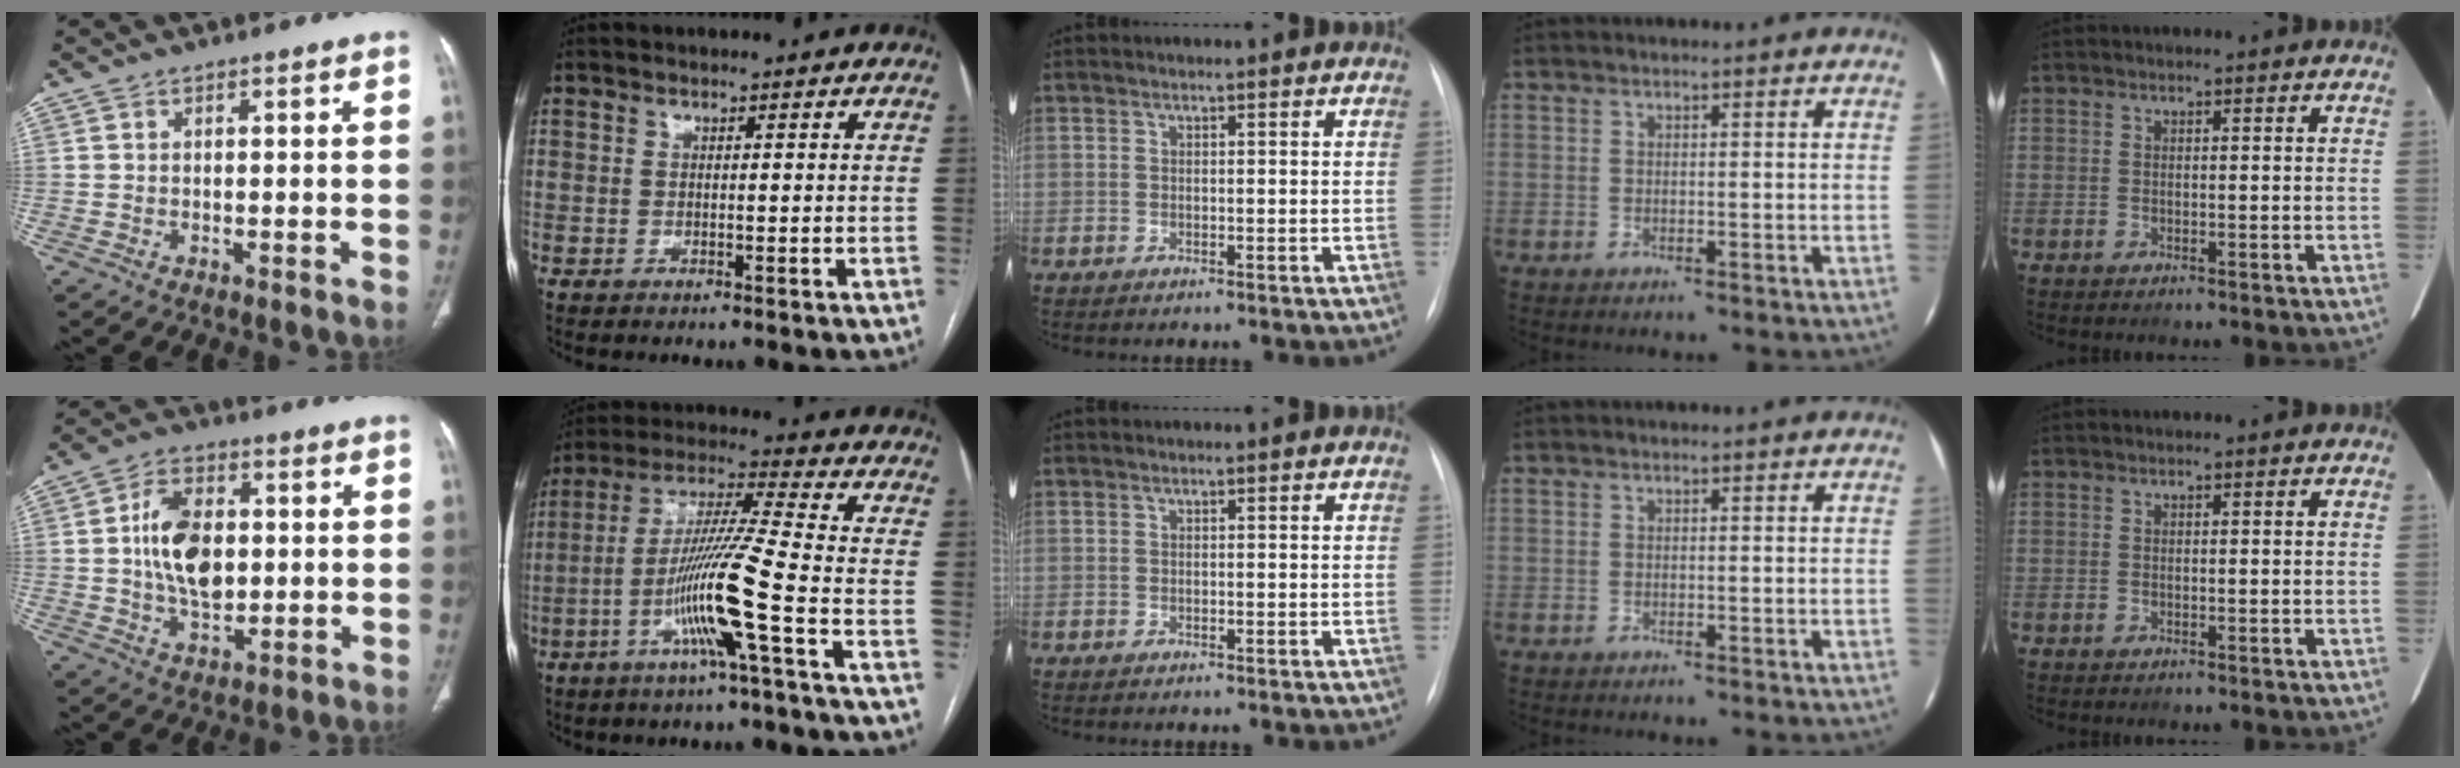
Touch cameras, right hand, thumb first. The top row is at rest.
{"thumb": {"total": 12.5, "force": [0.9, 7.8, 9.7], "torque": [-0.152, 0.003, 0.019]}, "index": {"total": 12.7, "force": [-4.6, -1.6, 11.8], "torque": [-0.228, -0.002, -0.094]}}